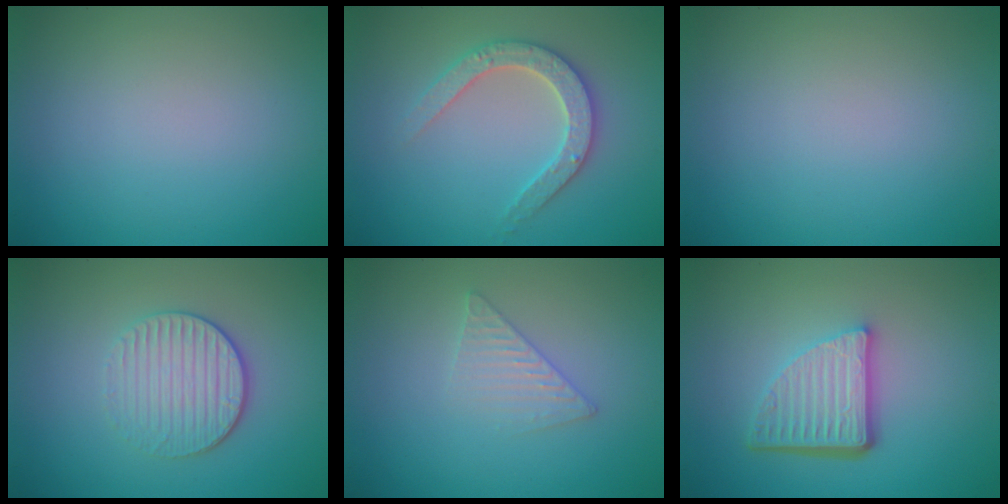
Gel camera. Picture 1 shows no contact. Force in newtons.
{"total": 3.8, "press": 3.7, "slide": 0.8}
{"total": 0.0}
{"total": 3.7, "press": 3.1, "slide": 2.0}
{"total": 2.0, "press": 2.0, "slide": 0.2}
{"total": 5.4, "press": 3.7, "slide": 3.9}